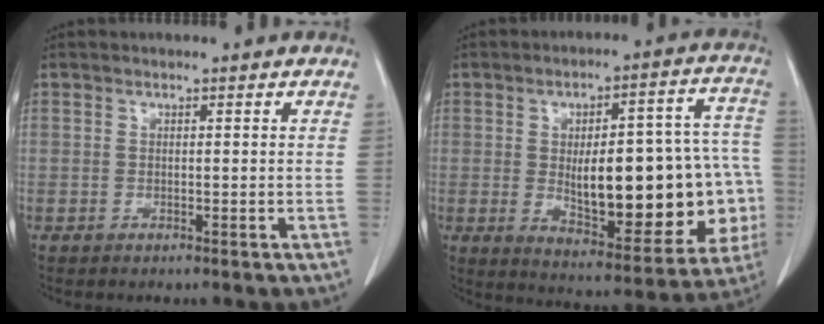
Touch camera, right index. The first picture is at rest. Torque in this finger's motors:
{"motor_torque": [1.94, -0.20, 0.96, 0.18]}